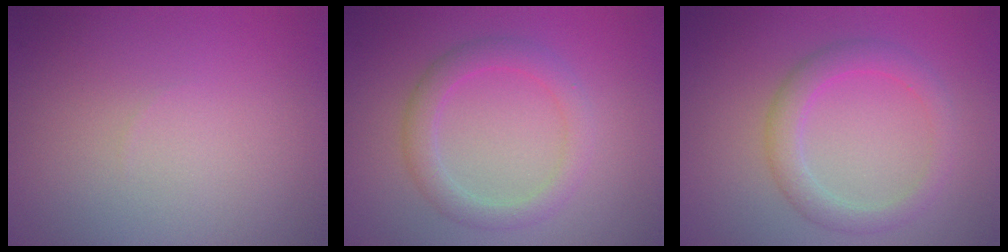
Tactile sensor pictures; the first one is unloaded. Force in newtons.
{"total": 2.9, "press": 2.9, "slide": 0.3}
{"total": 2.9, "press": 2.9, "slide": 0.1}